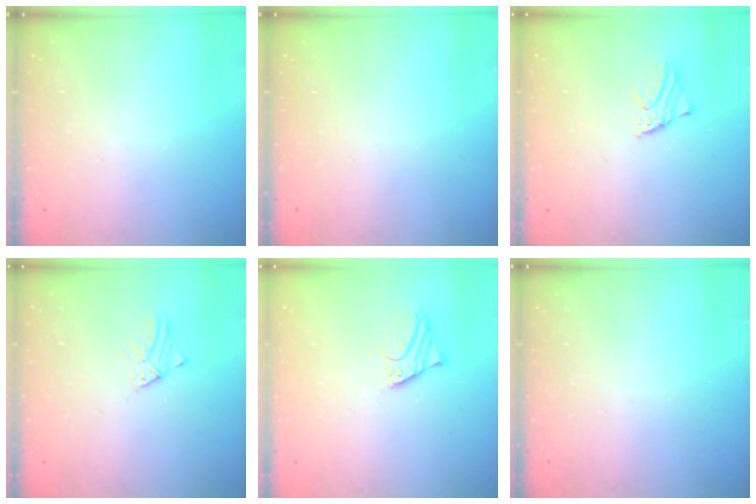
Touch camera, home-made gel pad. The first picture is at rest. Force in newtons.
{"total": 0.0}
{"total": 0.9, "press": 0.9, "slide": 0.0}
{"total": 1.5, "press": 1.5, "slide": 0.0}
{"total": 2.9, "press": 2.9, "slide": 0.0}
{"total": 0.0}